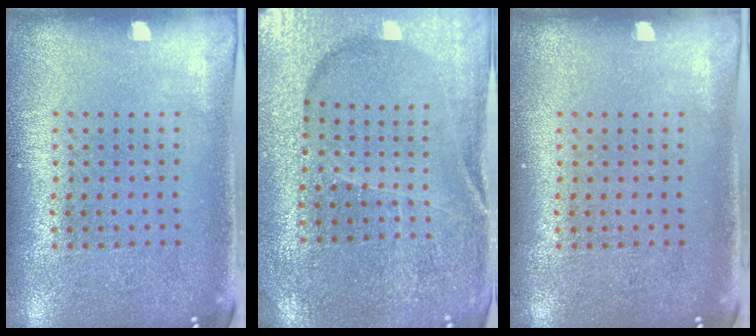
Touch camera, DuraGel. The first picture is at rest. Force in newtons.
{"total": 3.1, "press": 3.0, "slide": 0.5}
{"total": 0.0}